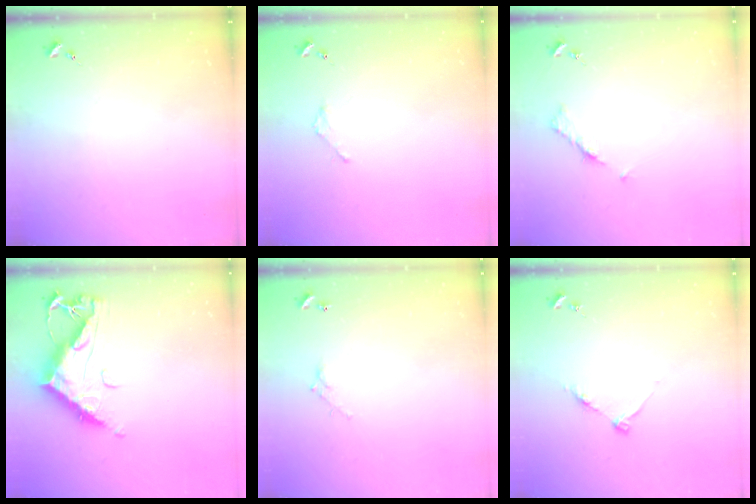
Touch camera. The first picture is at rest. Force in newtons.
{"total": 1.8, "press": 1.8, "slide": 0.2}
{"total": 5.3, "press": 5.2, "slide": 0.7}
{"total": 13.4, "press": 13.4, "slide": 1.2}
{"total": 3.8, "press": 3.8, "slide": 0.2}
{"total": 5.1, "press": 5.0, "slide": 0.8}